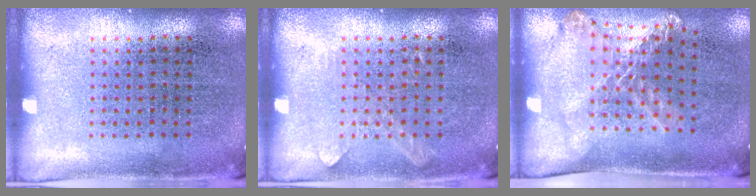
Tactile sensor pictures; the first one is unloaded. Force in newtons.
{"total": 0.8, "press": 0.8, "slide": 0.2}
{"total": 1.7, "press": 1.3, "slide": 1.1}